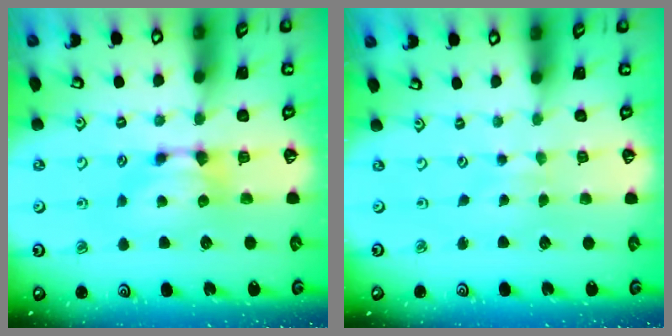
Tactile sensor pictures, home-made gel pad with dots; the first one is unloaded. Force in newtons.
{"total": 3.5, "press": 3.5, "slide": 0.1}